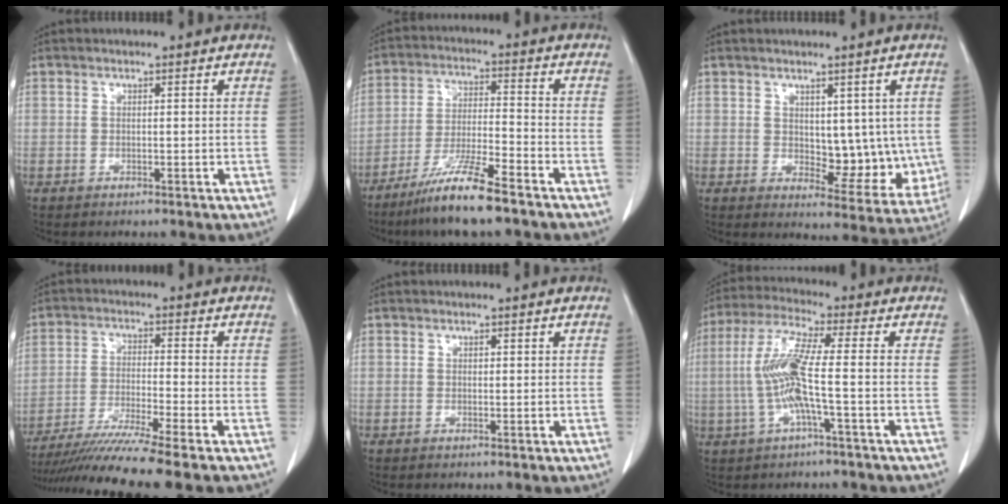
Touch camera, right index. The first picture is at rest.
{"total": 10.4, "force": [-7.6, 0.1, 7.1], "torque": [-0.138, -0.029, -0.142]}
{"total": 8.4, "force": [0.9, 4.8, 6.8], "torque": [-0.067, -0.005, 0.026]}
{"total": 11.9, "force": [-9.9, -2.3, 6.2], "torque": [-0.093, -0.034, -0.164]}
{"total": 0.0}
{"total": 9.2, "force": [-1.1, 0.6, 9.1], "torque": [-0.197, 0.013, -0.029]}